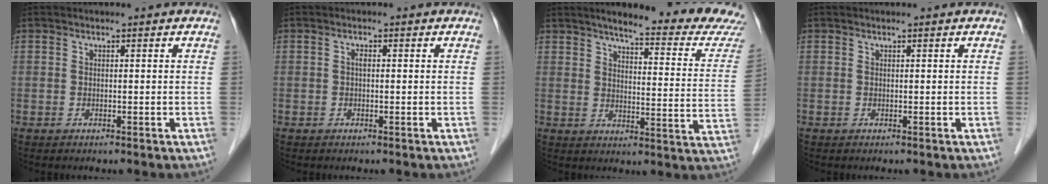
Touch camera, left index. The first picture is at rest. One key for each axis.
{"total": 0.8, "fx": -0.2, "fy": 0.4, "fz": 0.7, "tx": -0.016, "ty": 0.001, "tz": -0.005}
{"total": 19.8, "fx": 18.0, "fy": 0.9, "fz": 8.4, "tx": -0.101, "ty": -0.066, "tz": 0.207}
{"total": 0.0}